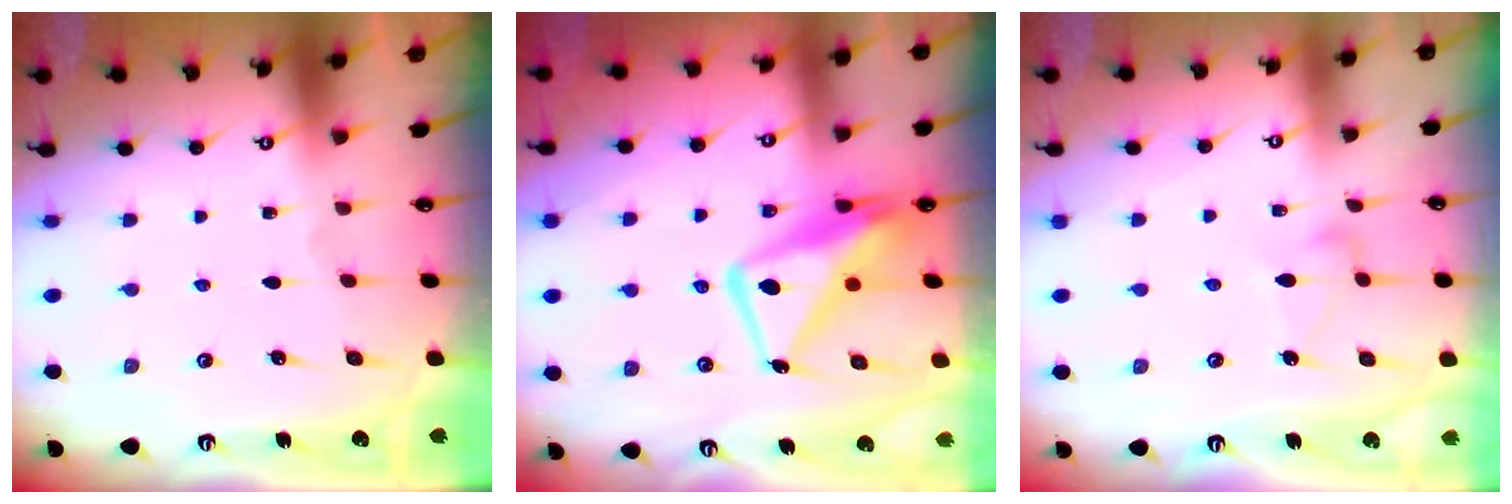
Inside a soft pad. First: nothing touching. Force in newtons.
{"total": 14.0, "press": 13.9, "slide": 1.6}
{"total": 4.3, "press": 4.3, "slide": 0.2}